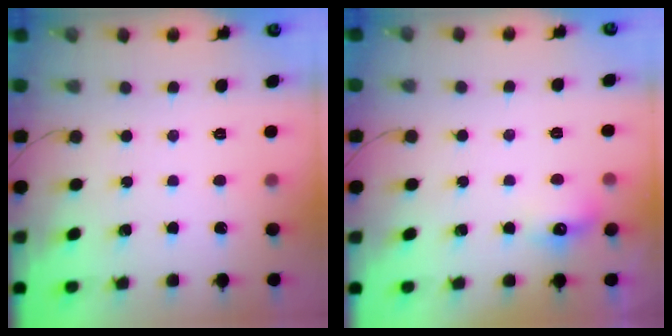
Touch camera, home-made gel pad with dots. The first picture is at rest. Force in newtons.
{"total": 6.8, "press": 6.6, "slide": 1.4}